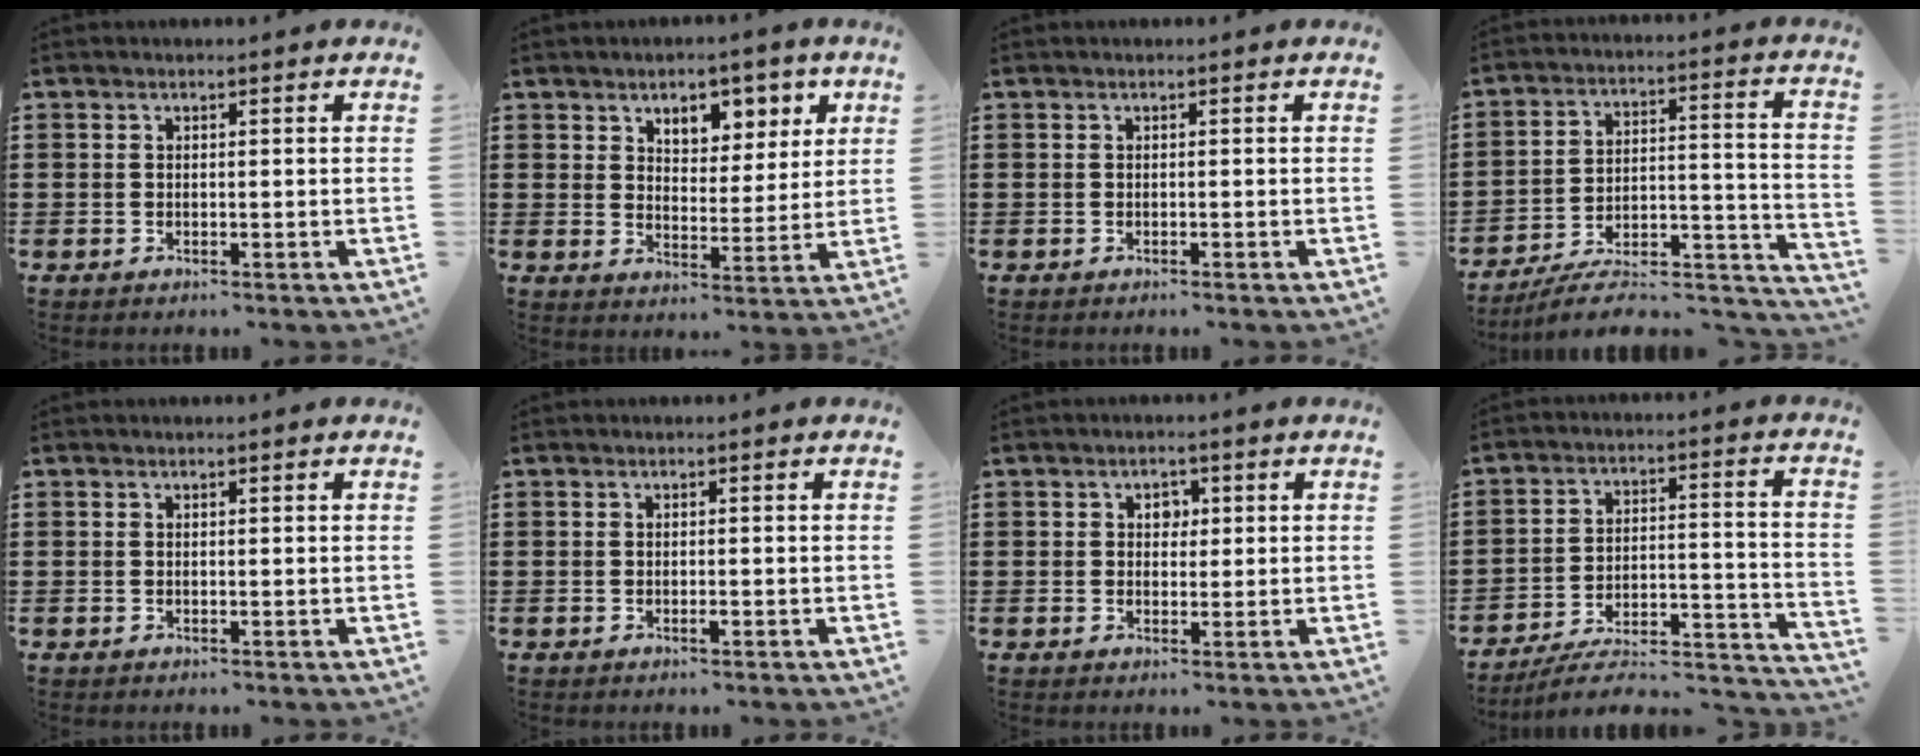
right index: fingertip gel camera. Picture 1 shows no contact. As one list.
[{"total": 5.7, "force": [3.6, 3.7, 2.4], "torque": [-0.045, -0.005, 0.058]}, {"total": 0.0}, {"total": 8.4, "force": [-7.2, 2.1, 3.6], "torque": [-0.050, 0.013, -0.137]}, {"total": 0.0}, {"total": 0.8, "force": [-0.3, 0.2, 0.7], "torque": [-0.012, -0.004, -0.005]}, {"total": 2.1, "force": [0.6, 1.7, 1.1], "torque": [-0.027, 0.010, 0.008]}, {"total": 6.1, "force": [-5.2, 1.4, 2.8], "torque": [-0.049, -0.003, -0.104]}]